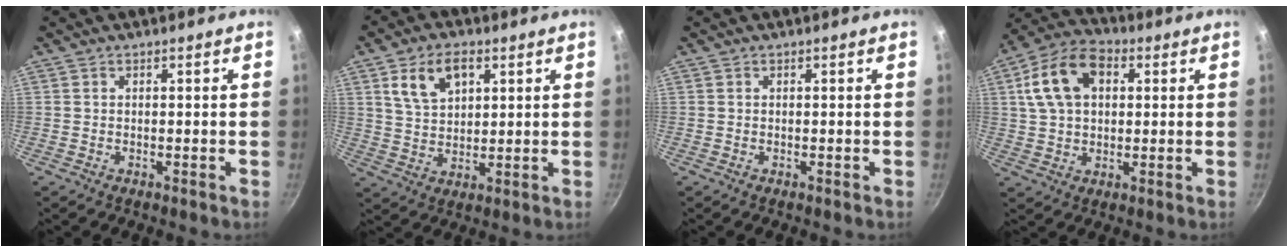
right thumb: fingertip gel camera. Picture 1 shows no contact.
{"total": 9.6, "force": [4.1, 5.9, 6.4], "torque": [-0.101, -0.008, 0.077]}
{"total": 0.0}
{"total": 13.5, "force": [3.6, 9.0, 9.4], "torque": [-0.157, 0.017, 0.052]}